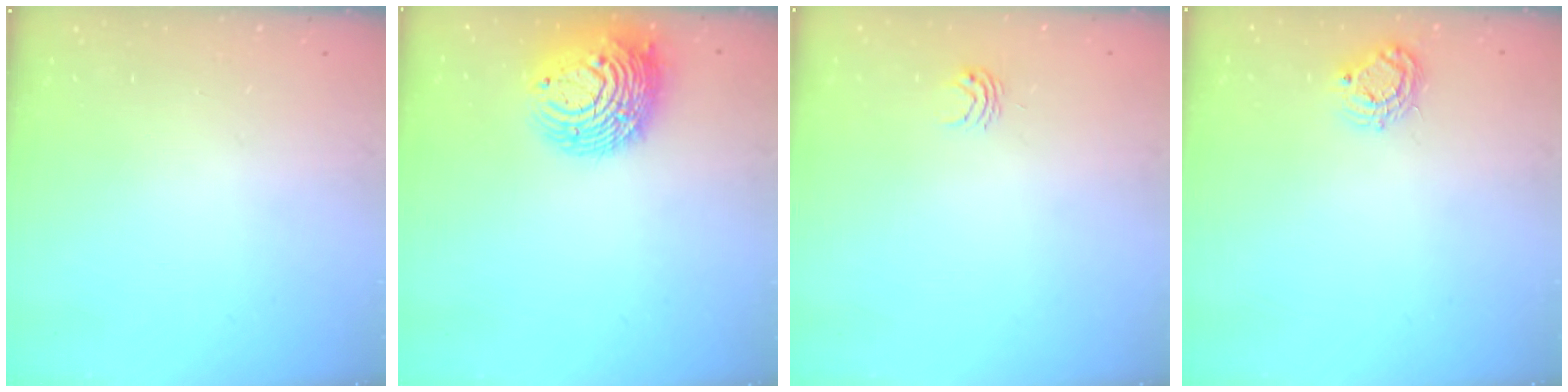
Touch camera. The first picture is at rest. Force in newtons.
{"total": 13.7, "press": 13.6, "slide": 1.6}
{"total": 3.0, "press": 3.0, "slide": 0.3}
{"total": 6.6, "press": 6.6, "slide": 0.4}